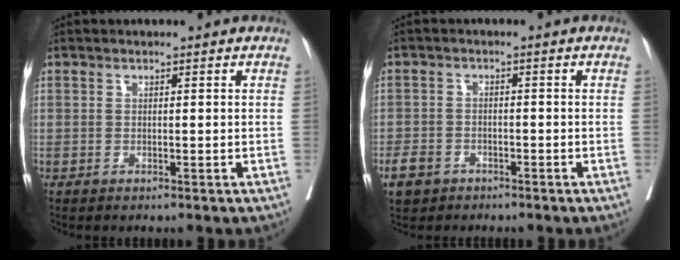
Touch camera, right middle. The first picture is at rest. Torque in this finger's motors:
{"motor_torque": [0.49, -0.50, 0.12, 0.03]}